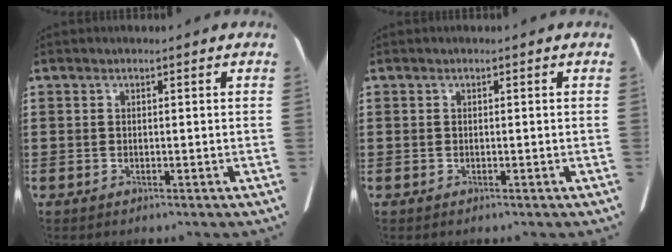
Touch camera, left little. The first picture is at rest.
{"total": 0.0}